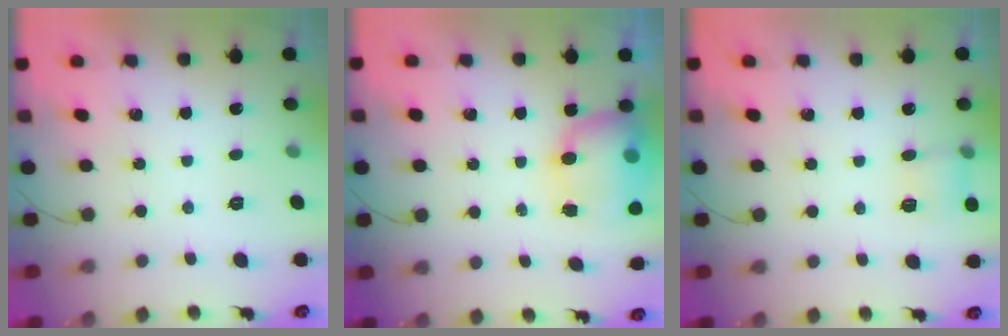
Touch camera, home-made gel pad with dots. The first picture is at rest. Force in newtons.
{"total": 7.6, "press": 7.4, "slide": 1.8}
{"total": 4.2, "press": 4.0, "slide": 1.1}